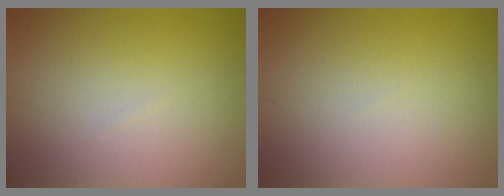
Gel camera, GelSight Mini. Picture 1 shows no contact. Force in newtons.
{"total": 0.0}